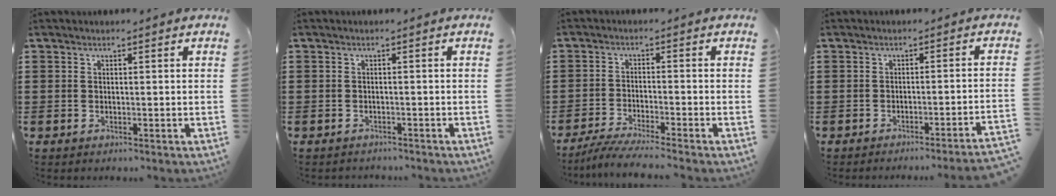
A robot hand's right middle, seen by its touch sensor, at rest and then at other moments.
{"total": 0.9, "force": [-0.8, 0.1, -0.1], "torque": [0.000, 0.001, -0.019]}
{"total": 4.0, "force": [-3.6, -0.3, 1.5], "torque": [-0.039, -0.013, -0.075]}
{"total": 2.4, "force": [-2.1, -0.6, 1.0], "torque": [-0.016, -0.002, -0.045]}